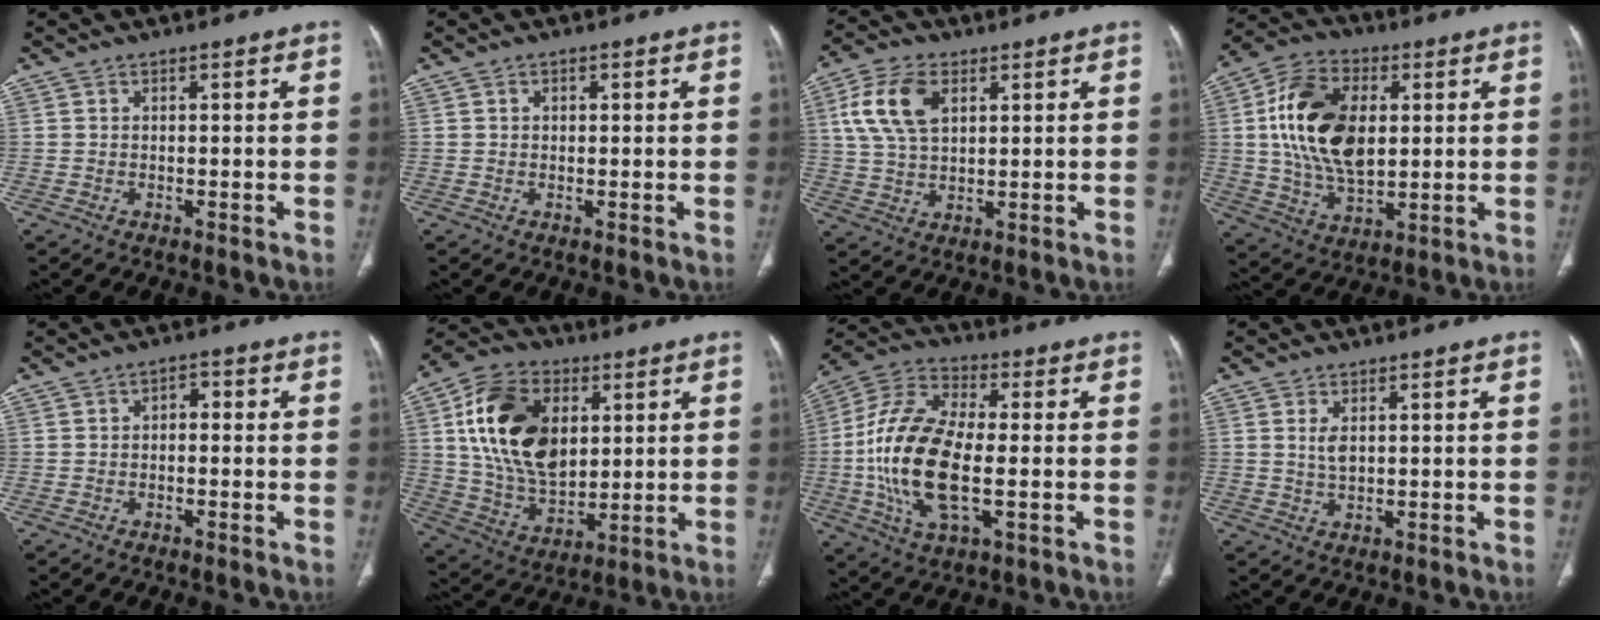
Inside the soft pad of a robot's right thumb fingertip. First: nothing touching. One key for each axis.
{"total": 0.9, "fx": 0.3, "fy": 0.7, "fz": 0.5, "tx": -0.005, "ty": 0.000, "tz": 0.004}
{"total": 10.9, "fx": 3.8, "fy": 6.4, "fz": 8.0, "tx": -0.158, "ty": 0.001, "tz": 0.074}
{"total": 18.7, "fx": 2.8, "fy": 11.4, "fz": 14.6, "tx": -0.255, "ty": -0.001, "tz": 0.052}
{"total": 2.5, "fx": -0.1, "fy": 1.5, "fz": 1.9, "tx": -0.020, "ty": 0.012, "tz": -0.009}
{"total": 21.1, "fx": 5.1, "fy": 13.8, "fz": 15.1, "tx": -0.249, "ty": -0.011, "tz": 0.096}
{"total": 20.5, "fx": -2.0, "fy": 9.3, "fz": 18.1, "tx": -0.377, "ty": 0.011, "tz": -0.036}
{"total": 3.0, "fx": 0.8, "fy": 1.5, "fz": 2.4, "tx": -0.048, "ty": -0.005, "tz": 0.018}